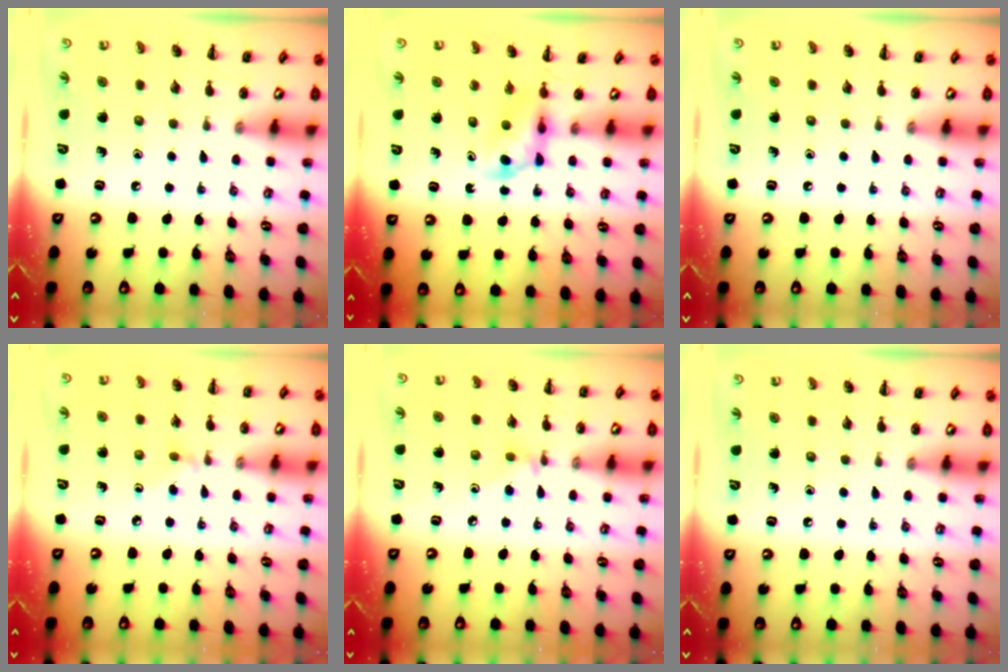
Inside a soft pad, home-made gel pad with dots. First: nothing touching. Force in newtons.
{"total": 3.8, "press": 3.7, "slide": 1.0}
{"total": 0.0}
{"total": 2.6, "press": 2.3, "slide": 1.1}
{"total": 3.0, "press": 2.8, "slide": 0.9}
{"total": 0.0}